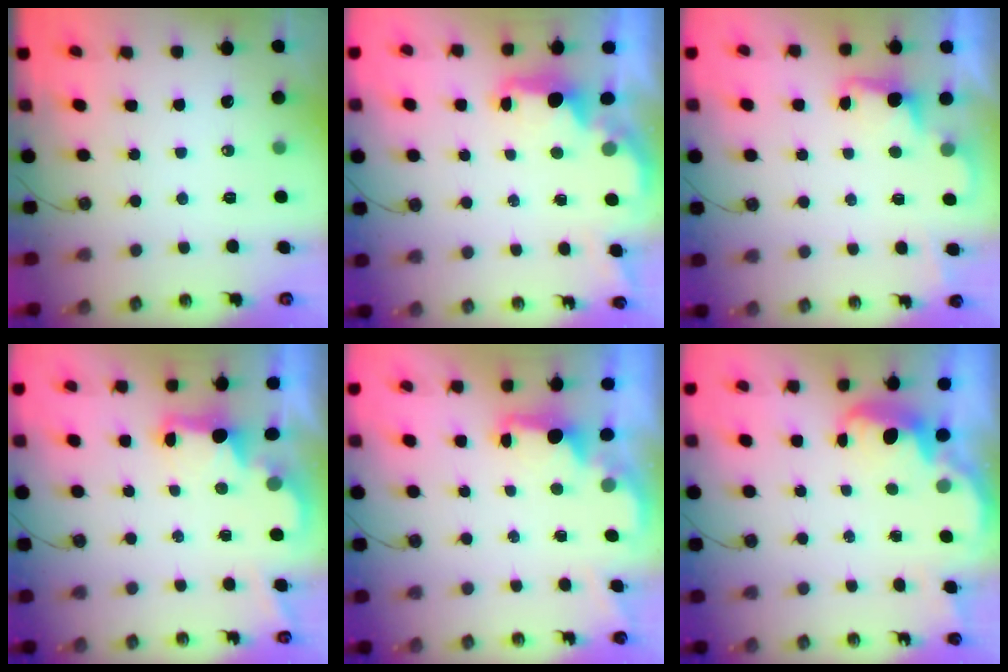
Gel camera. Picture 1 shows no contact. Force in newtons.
{"total": 1.8, "press": 1.7, "slide": 0.6}
{"total": 2.0, "press": 1.8, "slide": 0.9}
{"total": 2.3, "press": 2.2, "slide": 0.8}
{"total": 1.7, "press": 1.5, "slide": 0.6}
{"total": 2.7, "press": 2.6, "slide": 0.6}